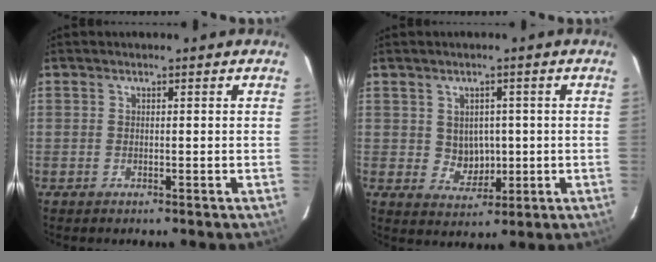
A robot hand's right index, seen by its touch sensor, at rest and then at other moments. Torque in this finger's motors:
{"motor_torque": [-0.04, 0.06, 0.06, 0.00]}